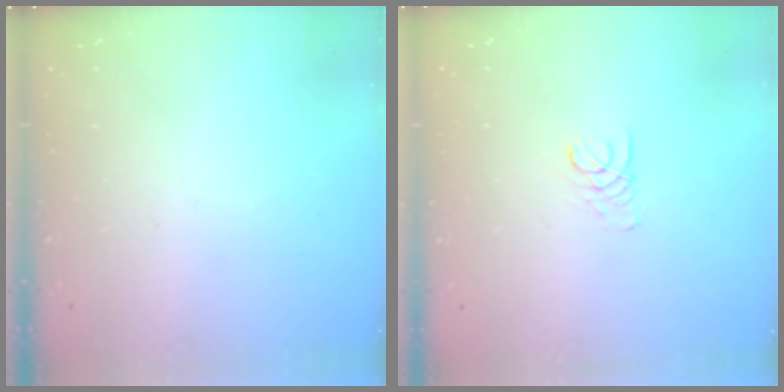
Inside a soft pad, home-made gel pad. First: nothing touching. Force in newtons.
{"total": 1.6, "press": 1.6, "slide": 0.1}